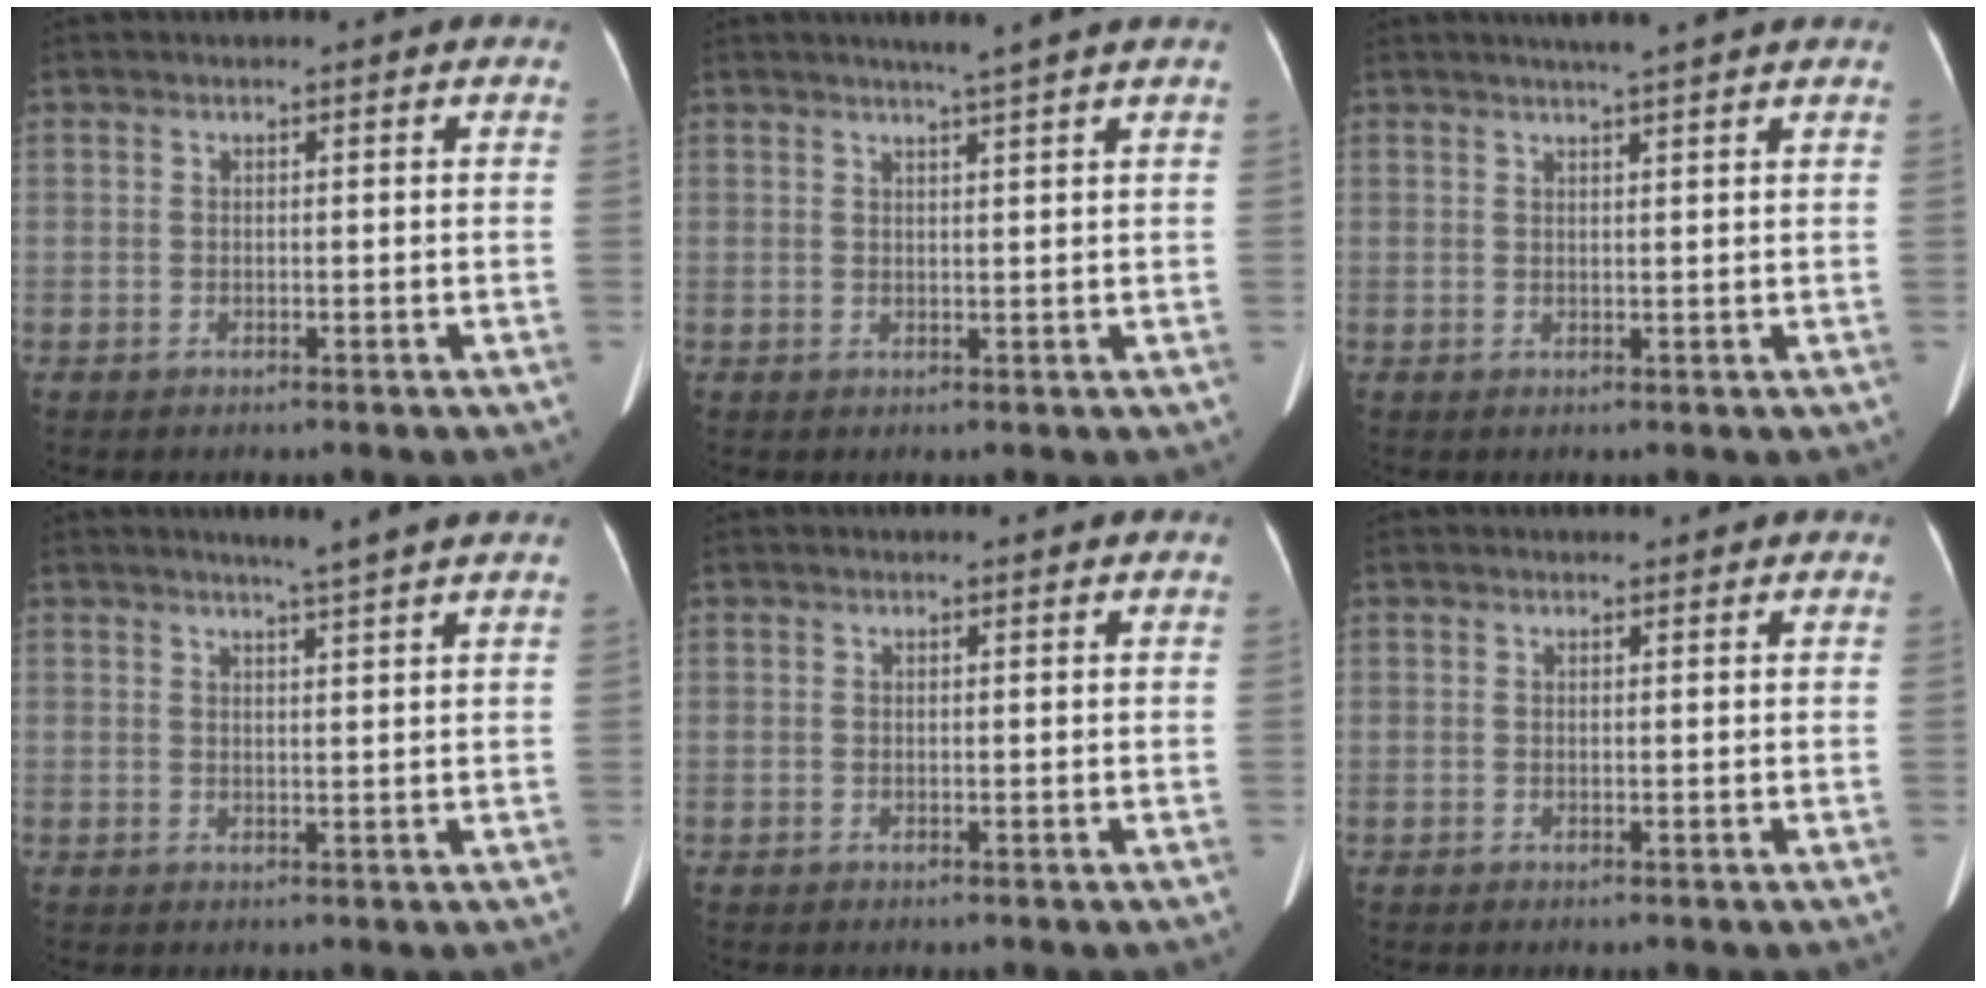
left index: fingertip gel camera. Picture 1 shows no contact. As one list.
[{"total": 3.4, "force": [2.7, -1.1, 1.7], "torque": [-0.023, -0.003, 0.041]}, {"total": 4.6, "force": [3.9, -0.6, 2.4], "torque": [-0.033, 0.010, 0.051]}, {"total": 3.8, "force": [3.2, -1.1, 1.9], "torque": [-0.028, -0.002, 0.045]}, {"total": 0.9, "force": [0.8, 0.0, 0.3], "torque": [-0.007, 0.004, 0.013]}, {"total": 1.5, "force": [1.4, 0.3, 0.4], "torque": [-0.009, 0.010, 0.021]}]